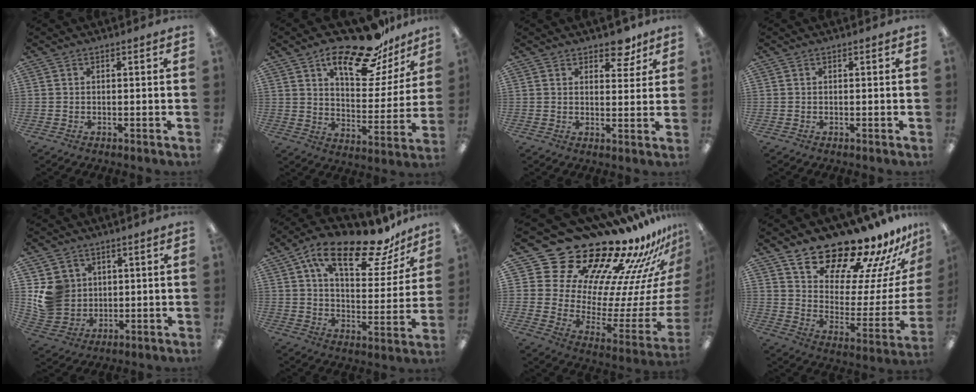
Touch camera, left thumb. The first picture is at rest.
{"total": 19.9, "force": [15.2, 7.2, 10.6], "torque": [-0.165, -0.096, 0.256]}
{"total": 6.4, "force": [4.8, 3.2, 2.8], "torque": [-0.018, -0.025, 0.080]}
{"total": 0.0}
{"total": 9.3, "force": [2.3, 8.7, 2.3], "torque": [-0.066, -0.003, 0.053]}
{"total": 19.9, "force": [13.3, 7.9, 12.5], "torque": [-0.206, -0.066, 0.220]}
{"total": 27.4, "force": [23.0, 11.2, 10.0], "torque": [-0.143, -0.221, 0.427]}
{"total": 17.8, "force": [16.2, 4.6, 5.7], "torque": [-0.105, -0.139, 0.274]}